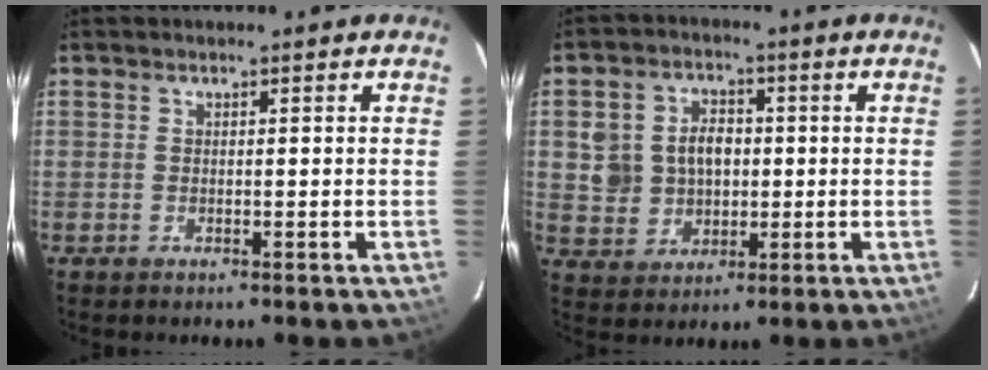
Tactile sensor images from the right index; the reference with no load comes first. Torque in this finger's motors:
{"motor_torque": [0.46, 0.19, 0.18, 0.08]}